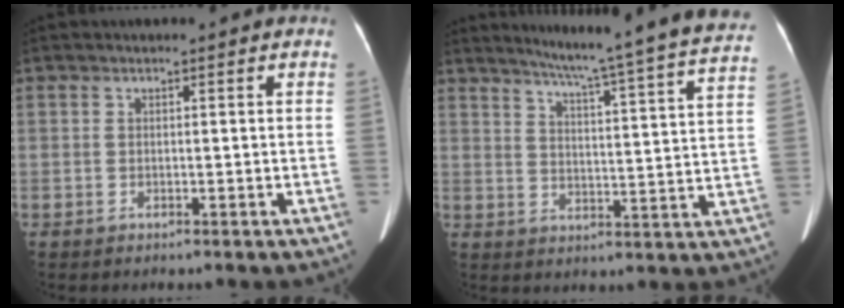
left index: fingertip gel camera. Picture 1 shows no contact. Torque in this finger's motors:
{"motor_torque": [-0.54, -1.60, 0.00, 0.02]}